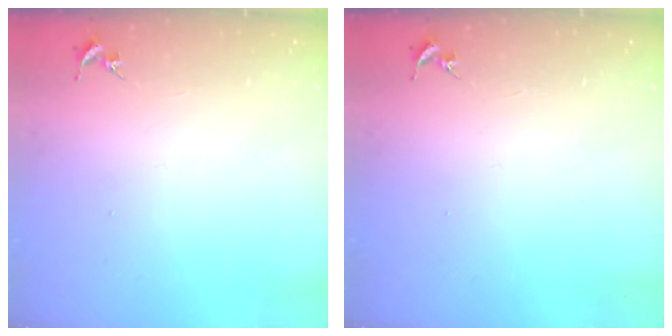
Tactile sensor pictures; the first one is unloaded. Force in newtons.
{"total": 0.0}